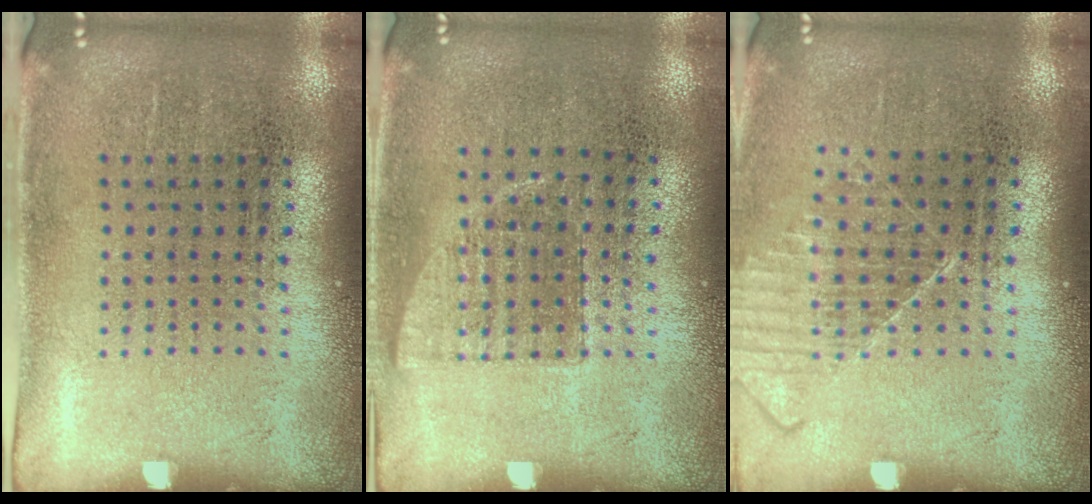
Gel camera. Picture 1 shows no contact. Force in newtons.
{"total": 0.7, "press": 0.7, "slide": 0.1}
{"total": 1.1, "press": 1.1, "slide": 0.1}